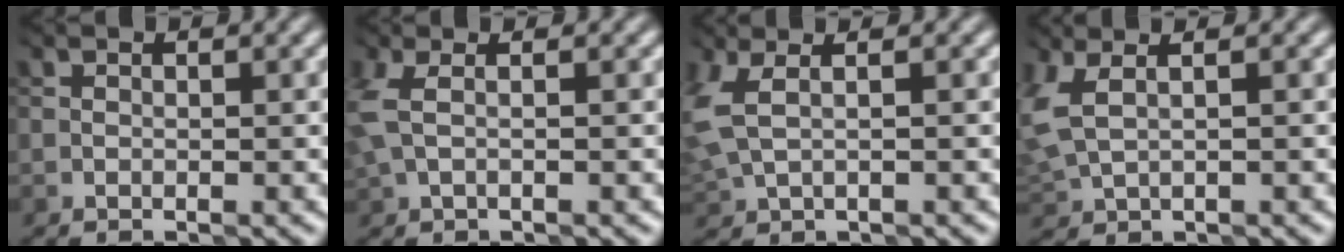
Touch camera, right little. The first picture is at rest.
{"total": 2.2, "force": [0.2, 1.2, 1.9], "torque": [-0.067, 0.004, 0.005]}
{"total": 3.2, "force": [0.6, 1.7, 2.6], "torque": [-0.086, -0.001, 0.020]}
{"total": 3.7, "force": [1.0, 2.1, 2.8], "torque": [-0.089, -0.004, 0.036]}